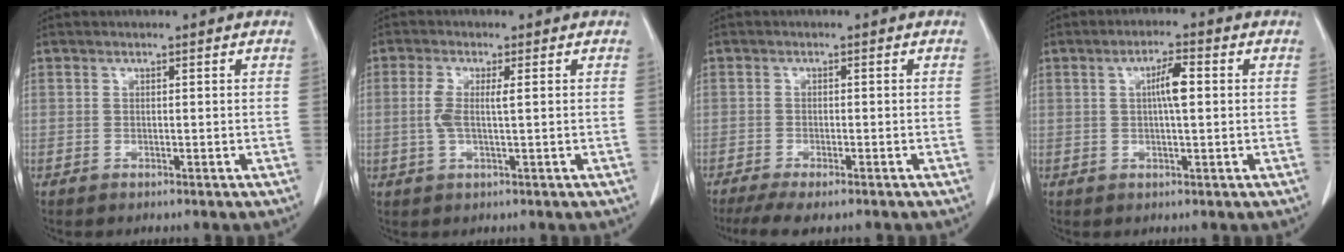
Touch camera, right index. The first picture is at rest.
{"total": 3.7, "force": [0.3, 0.5, 3.7], "torque": [-0.082, 0.006, 0.006]}
{"total": 6.7, "force": [-5.2, 1.2, 4.0], "torque": [-0.061, -0.012, -0.080]}
{"total": 4.2, "force": [0.6, 0.6, 4.1], "torque": [-0.073, 0.006, 0.008]}